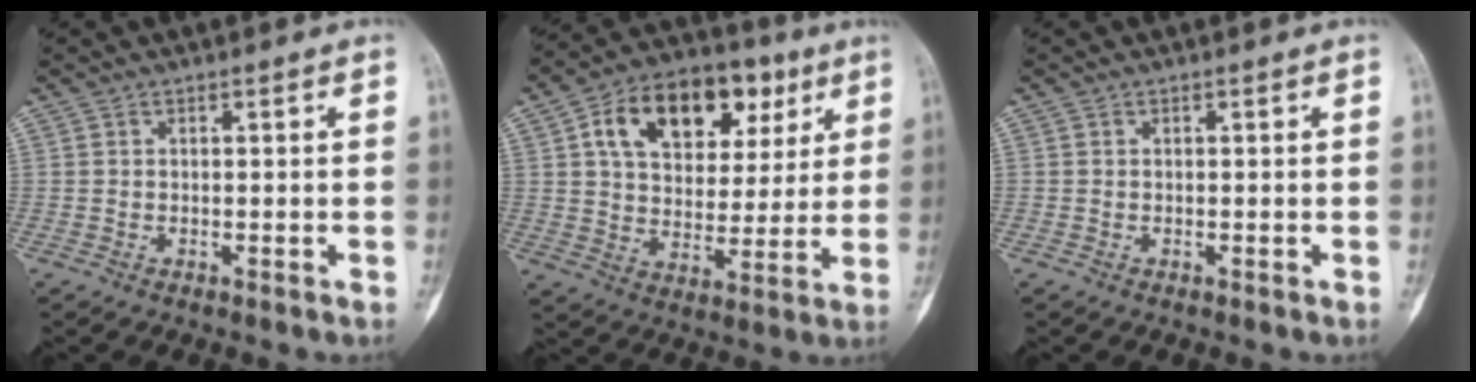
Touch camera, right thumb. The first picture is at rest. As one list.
[{"total": 19.8, "force": [7.9, 12.8, 12.8], "torque": [-0.163, 0.001, 0.122]}, {"total": 0.0}]